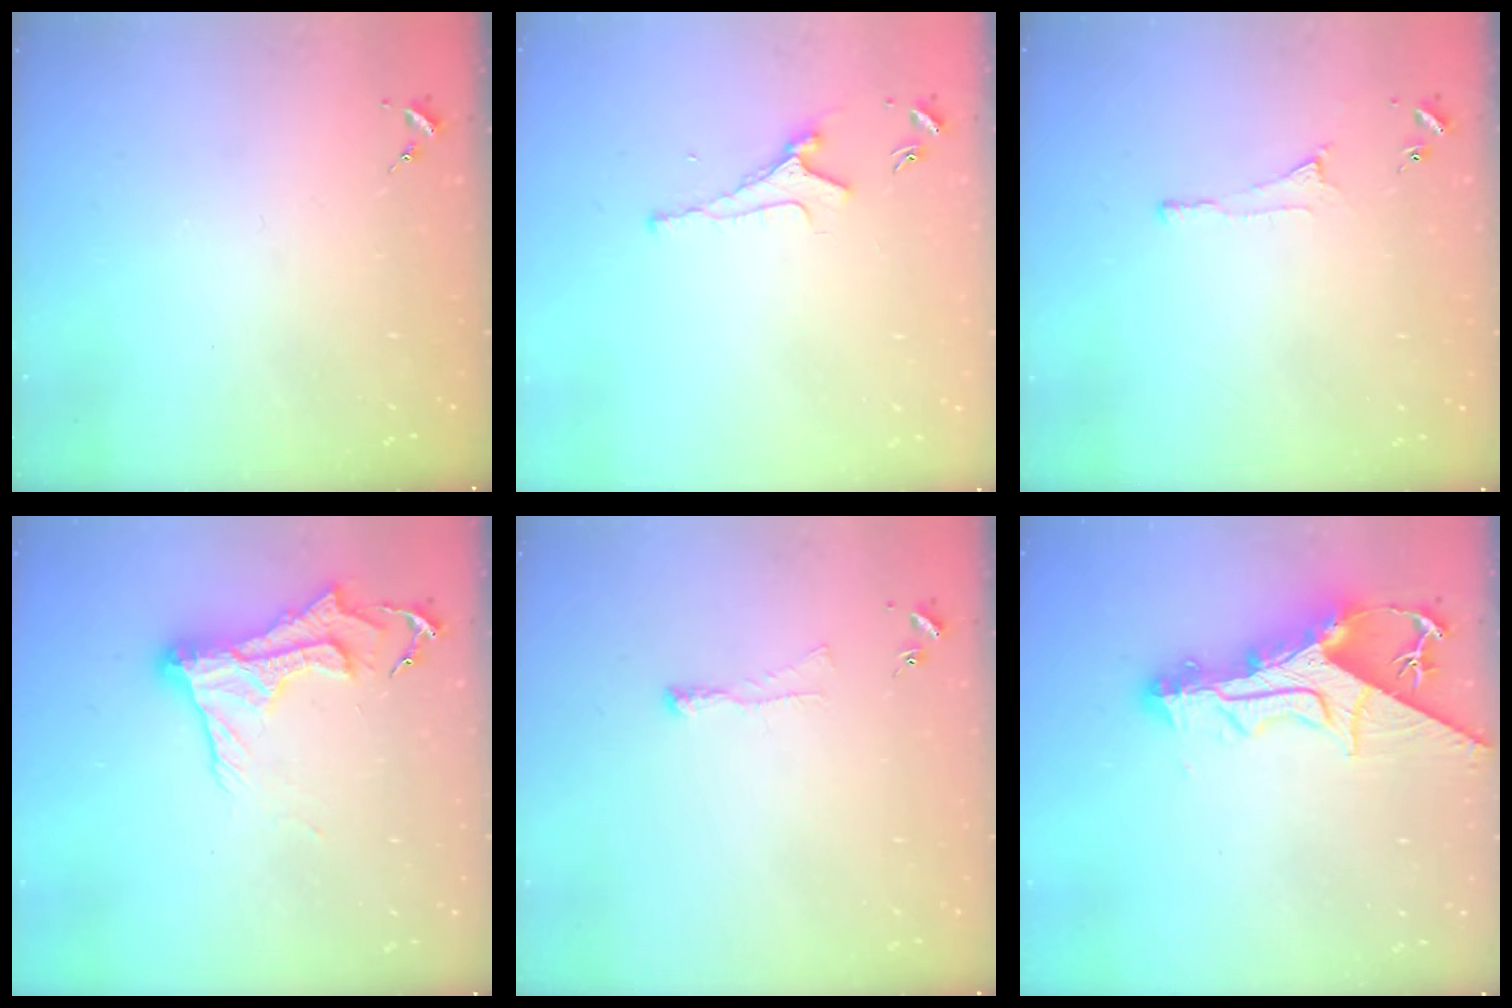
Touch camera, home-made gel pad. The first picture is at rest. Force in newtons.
{"total": 3.9, "press": 3.8, "slide": 0.7}
{"total": 4.9, "press": 4.8, "slide": 0.6}
{"total": 13.1, "press": 13.1, "slide": 1.5}
{"total": 3.7, "press": 3.6, "slide": 0.6}
{"total": 14.6, "press": 14.6, "slide": 1.6}